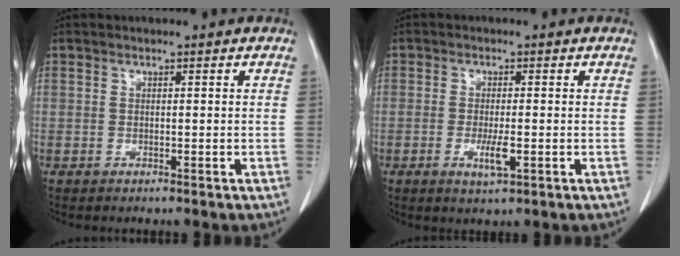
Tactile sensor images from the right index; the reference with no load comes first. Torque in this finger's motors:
{"motor_torque": [0.37, -0.05, 0.15, 0.03]}